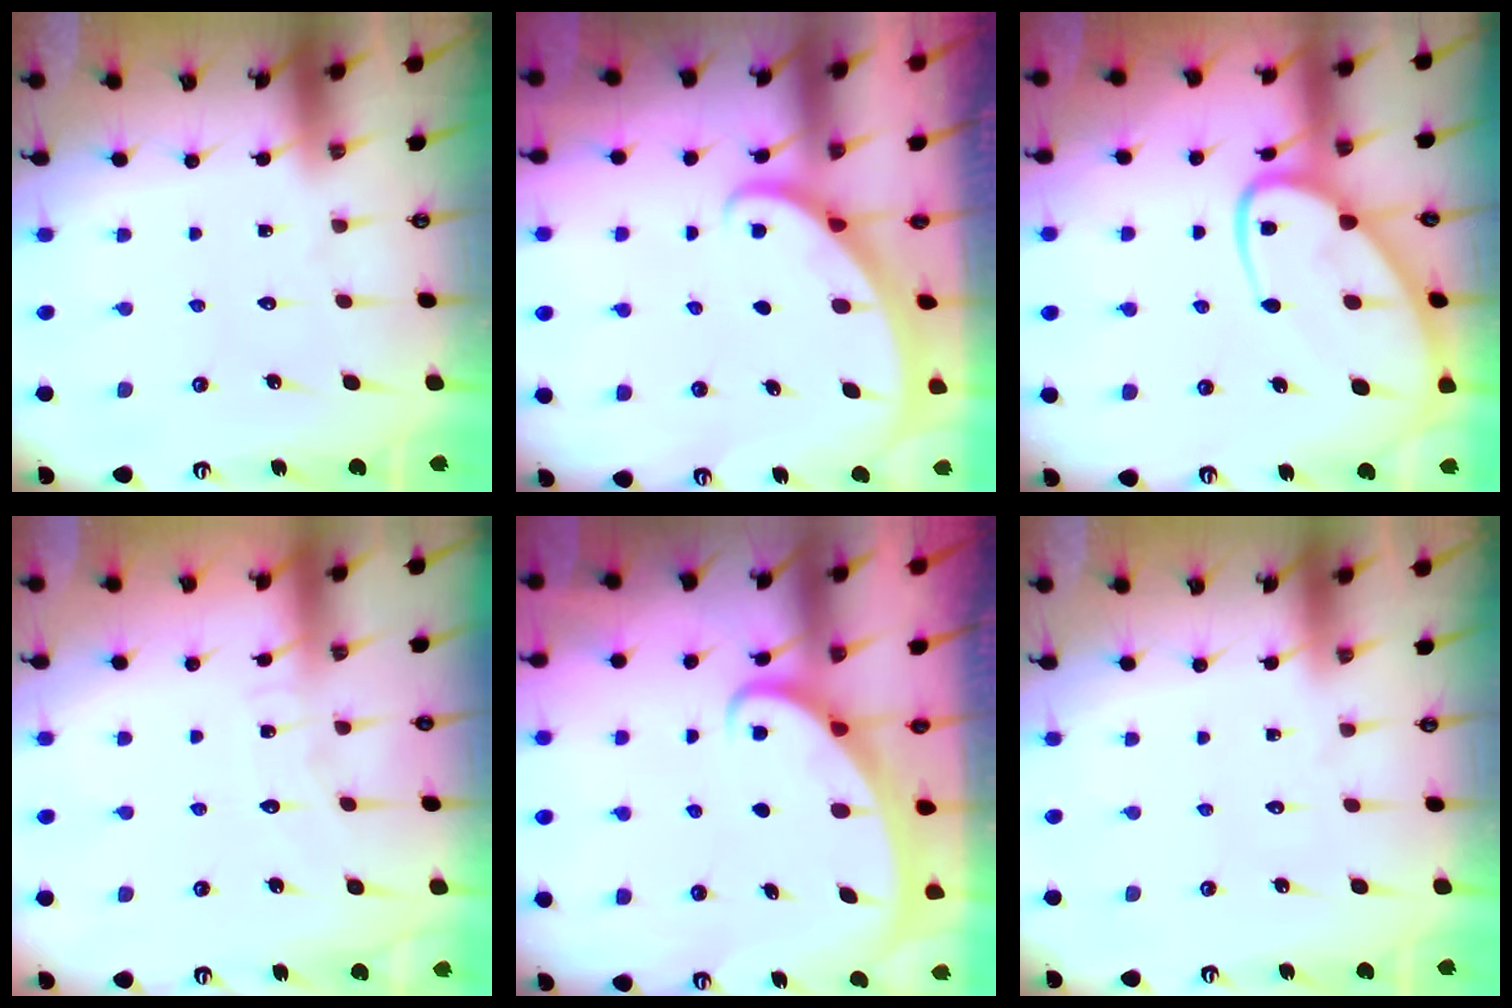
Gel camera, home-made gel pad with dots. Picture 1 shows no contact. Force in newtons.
{"total": 1.9, "press": 1.9, "slide": 0.0}
{"total": 13.8, "press": 13.8, "slide": 1.0}
{"total": 4.5, "press": 4.5, "slide": 0.5}
{"total": 2.2, "press": 2.2, "slide": 0.3}
{"total": 0.0}